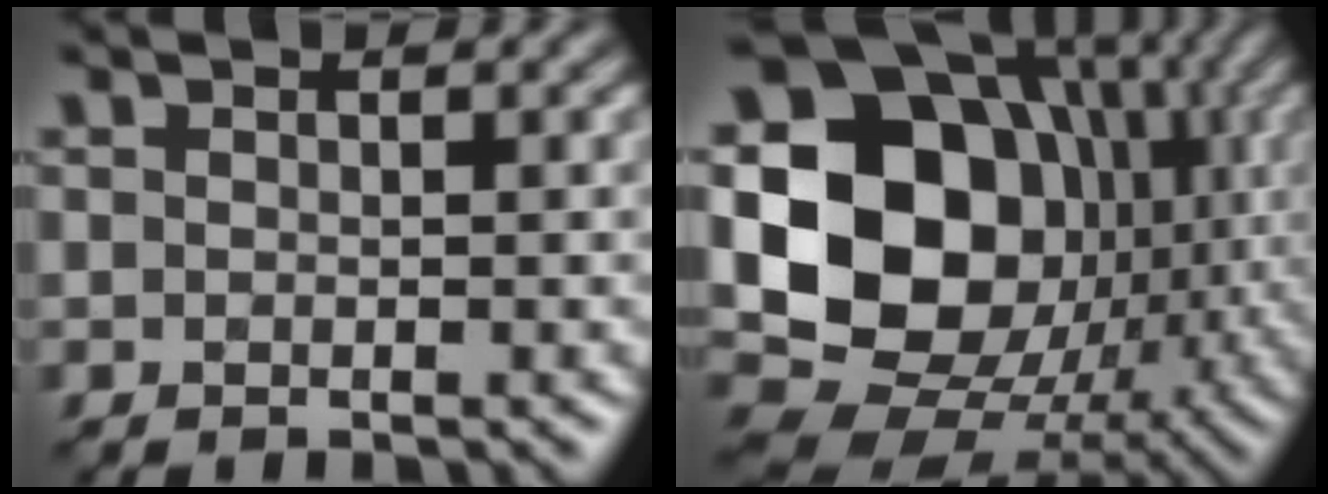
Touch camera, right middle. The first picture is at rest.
{"total": 19.0, "force": [0.7, 15.7, 10.7], "torque": [-0.210, -0.006, 0.019]}